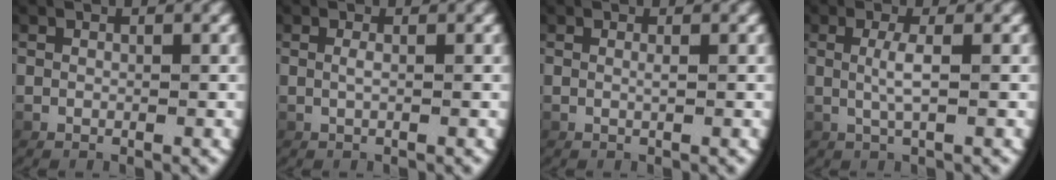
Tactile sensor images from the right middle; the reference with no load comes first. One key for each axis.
{"total": 0.7, "fx": -0.1, "fy": -0.3, "fz": 0.6, "tx": -0.023, "ty": -0.008, "tz": 0.005}
{"total": 0.5, "fx": 0.0, "fy": -0.2, "fz": 0.5, "tx": -0.011, "ty": -0.005, "tz": 0.004}
{"total": 1.9, "fx": 0.2, "fy": -0.3, "fz": 1.9, "tx": -0.045, "ty": -0.004, "tz": 0.011}